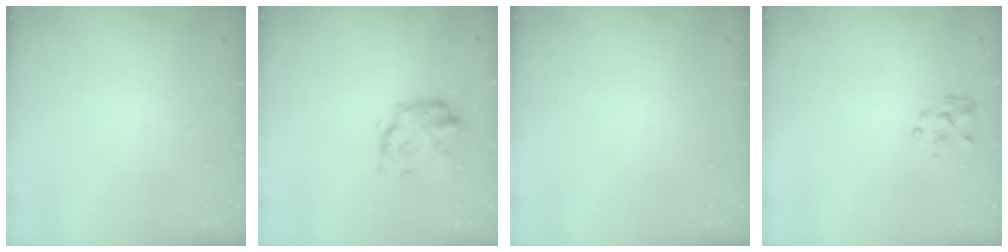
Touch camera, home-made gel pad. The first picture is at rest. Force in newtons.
{"total": 5.9, "press": 5.9, "slide": 0.1}
{"total": 0.0}
{"total": 2.4, "press": 2.3, "slide": 0.6}